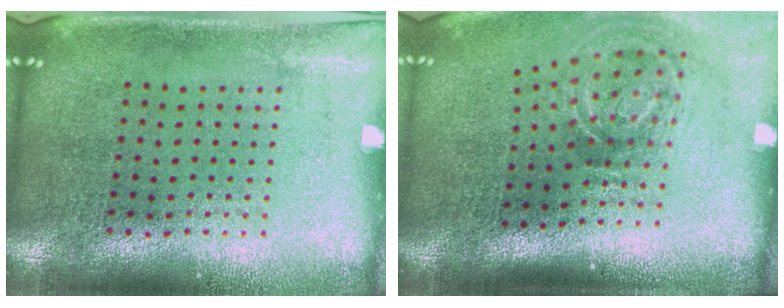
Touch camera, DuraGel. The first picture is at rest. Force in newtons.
{"total": 2.0, "press": 1.3, "slide": 1.6}